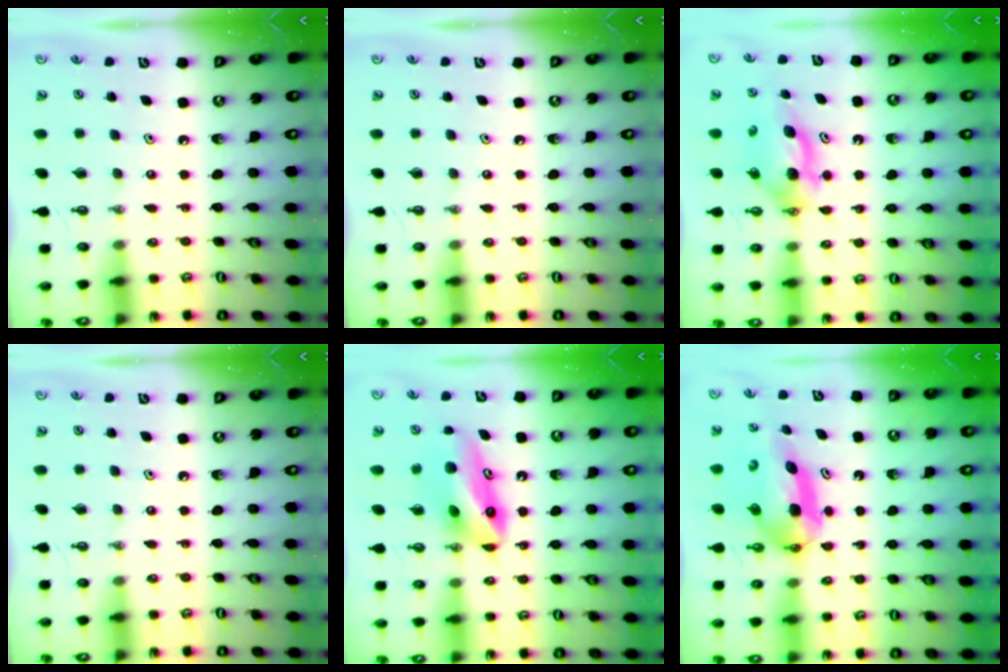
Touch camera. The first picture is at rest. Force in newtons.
{"total": 0.0}
{"total": 7.9, "press": 4.8, "slide": 6.2}
{"total": 0.0}
{"total": 10.0, "press": 9.1, "slide": 4.2}
{"total": 6.8, "press": 6.7, "slide": 0.8}